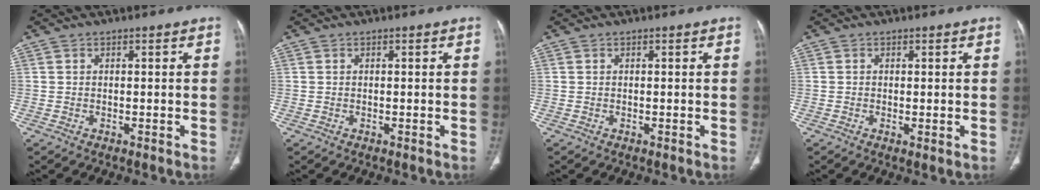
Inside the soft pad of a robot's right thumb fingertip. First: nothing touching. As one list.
[{"total": 0.0}, {"total": 0.0}, {"total": 0.9, "force": [-0.2, 0.3, 0.9], "torque": [-0.018, -0.006, -0.003]}]